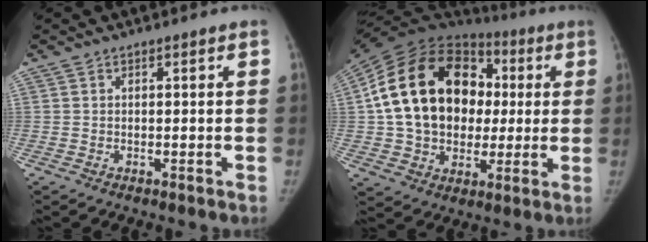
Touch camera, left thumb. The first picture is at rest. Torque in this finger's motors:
{"motor_torque": [0.05, 2.21, 2.29, -0.49, 0.22]}